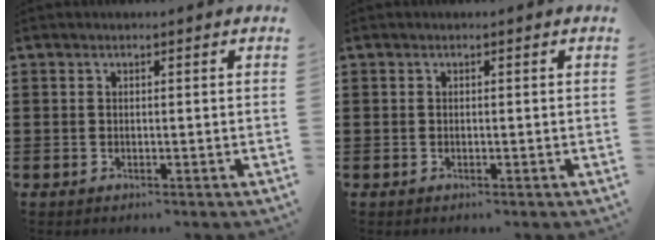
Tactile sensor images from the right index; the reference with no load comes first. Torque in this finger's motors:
{"motor_torque": [-0.16, 0.09, -0.01, -0.01]}